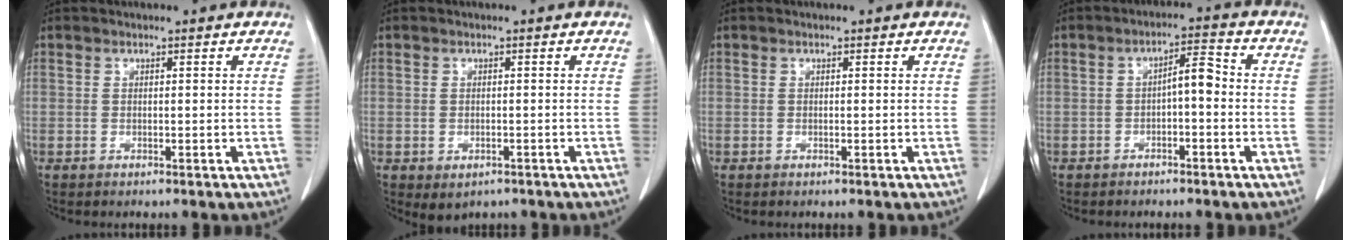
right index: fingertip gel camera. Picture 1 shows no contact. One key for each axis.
{"total": 2.4, "fx": -1.1, "fy": 1.6, "fz": 1.3, "tx": -0.017, "ty": -0.002, "tz": 0.000}
{"total": 0.0}
{"total": 4.0, "fx": -0.6, "fy": 1.2, "fz": 3.8, "tx": -0.060, "ty": 0.019, "tz": -0.010}